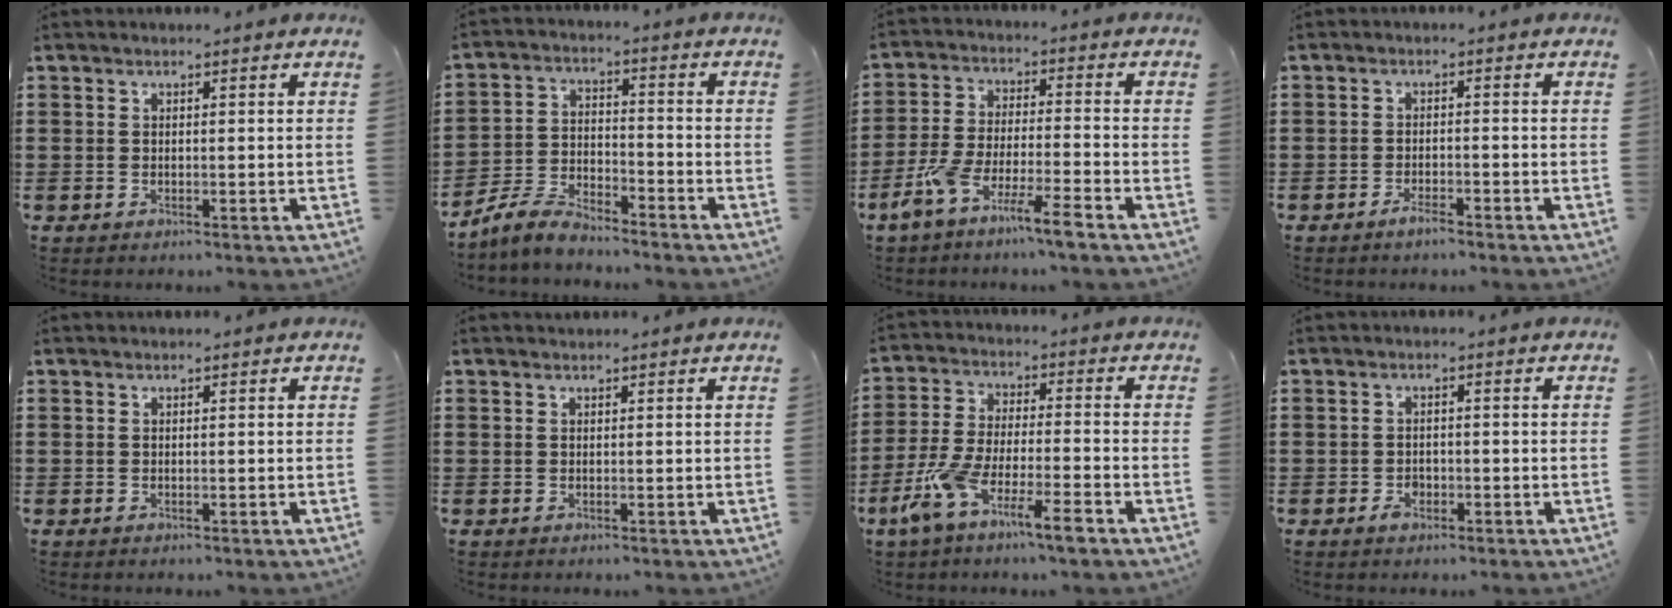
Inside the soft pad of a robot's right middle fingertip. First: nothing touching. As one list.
[{"total": 5.9, "force": [-5.5, 1.0, 1.8], "torque": [-0.050, 0.002, -0.112]}, {"total": 7.6, "force": [-6.0, 0.1, 4.6], "torque": [-0.114, -0.014, -0.122]}, {"total": 2.1, "force": [-1.6, 0.3, 1.2], "torque": [-0.030, -0.002, -0.033]}, {"total": 0.0}, {"total": 0.0}, {"total": 9.2, "force": [-6.2, 1.5, 6.7], "torque": [-0.154, -0.007, -0.122]}, {"total": 1.7, "force": [-1.0, 1.0, 1.0], "torque": [-0.021, 0.001, -0.019]}]